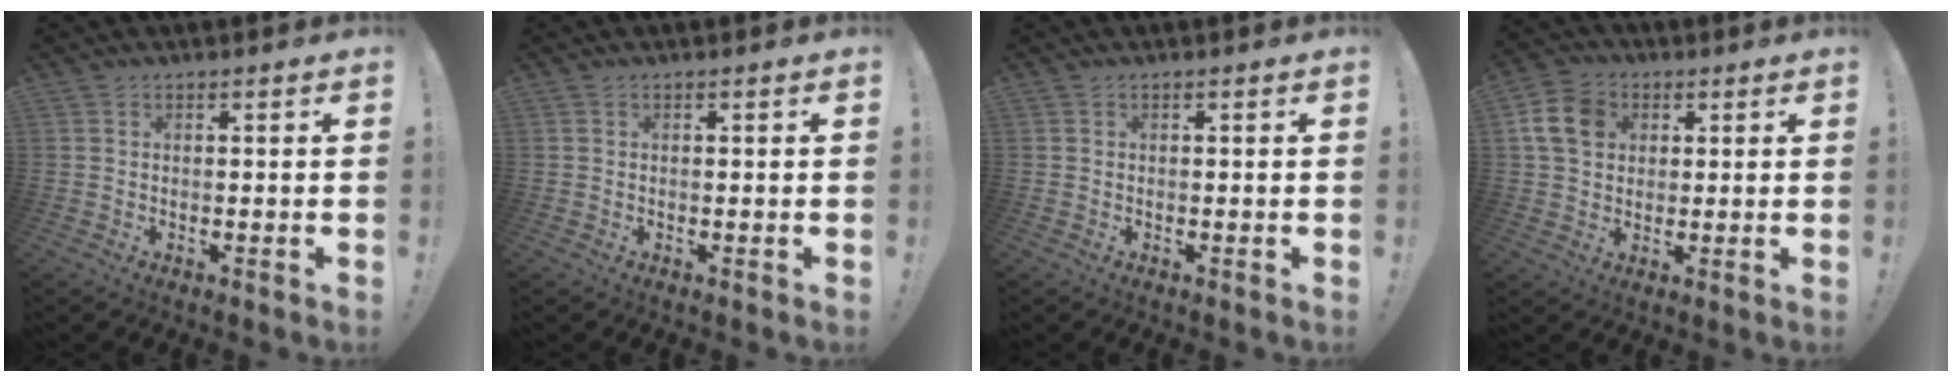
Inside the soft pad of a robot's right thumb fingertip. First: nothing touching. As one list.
[{"total": 0.0}, {"total": 0.0}, {"total": 10.9, "force": [3.2, 8.6, 5.9], "torque": [-0.099, 0.003, 0.067]}]